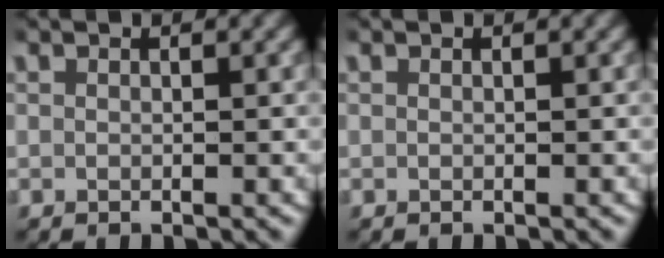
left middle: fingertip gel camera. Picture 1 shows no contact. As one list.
[{"total": 0.0}]